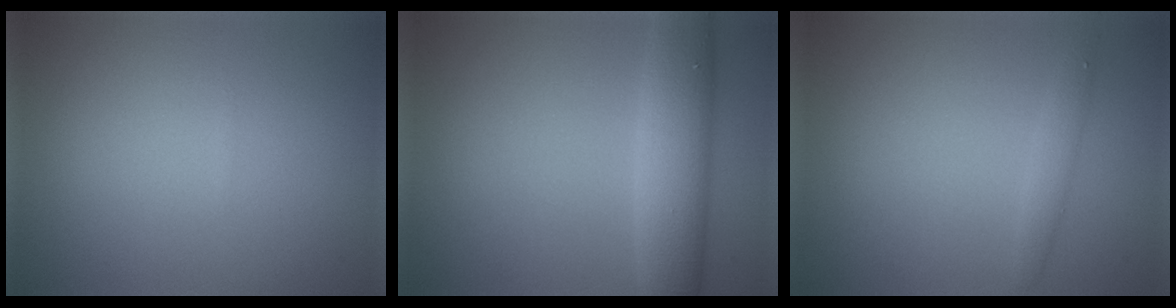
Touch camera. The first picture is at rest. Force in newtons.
{"total": 4.7, "press": 4.7, "slide": 0.3}
{"total": 1.3, "press": 1.3, "slide": 0.1}